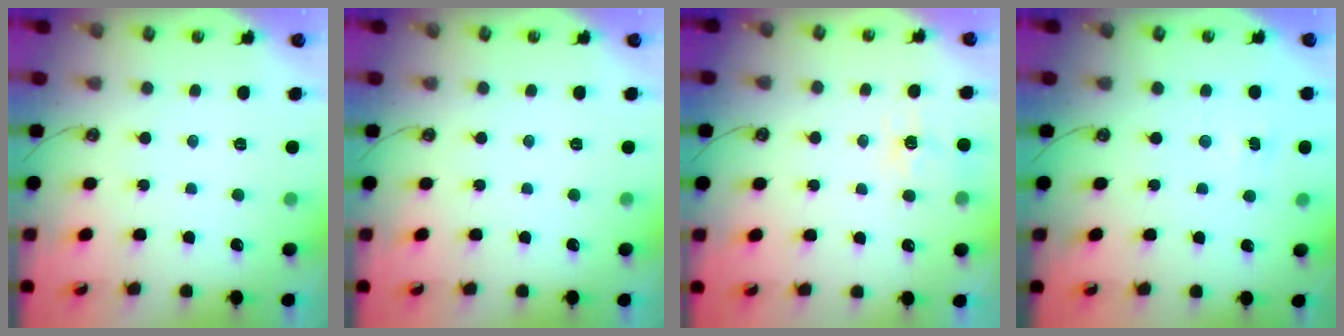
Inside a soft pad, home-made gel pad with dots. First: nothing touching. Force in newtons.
{"total": 0.0}
{"total": 5.3, "press": 5.3, "slide": 0.5}
{"total": 4.0, "press": 4.0, "slide": 0.4}